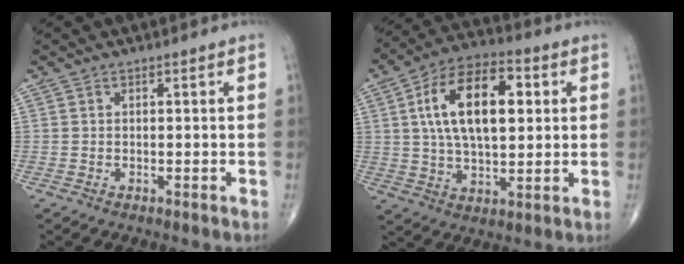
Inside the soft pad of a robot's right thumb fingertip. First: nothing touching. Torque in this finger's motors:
{"motor_torque": [0.58, 1.17, 0.84, 0.01, 0.46]}